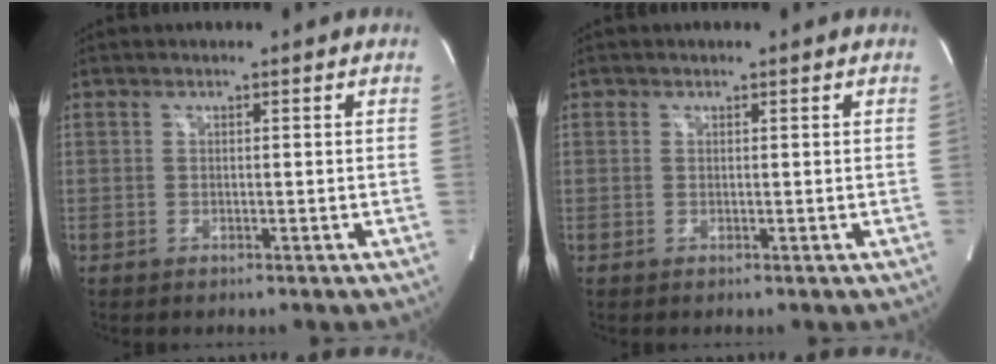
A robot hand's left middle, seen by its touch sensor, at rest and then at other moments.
{"total": 0.0}